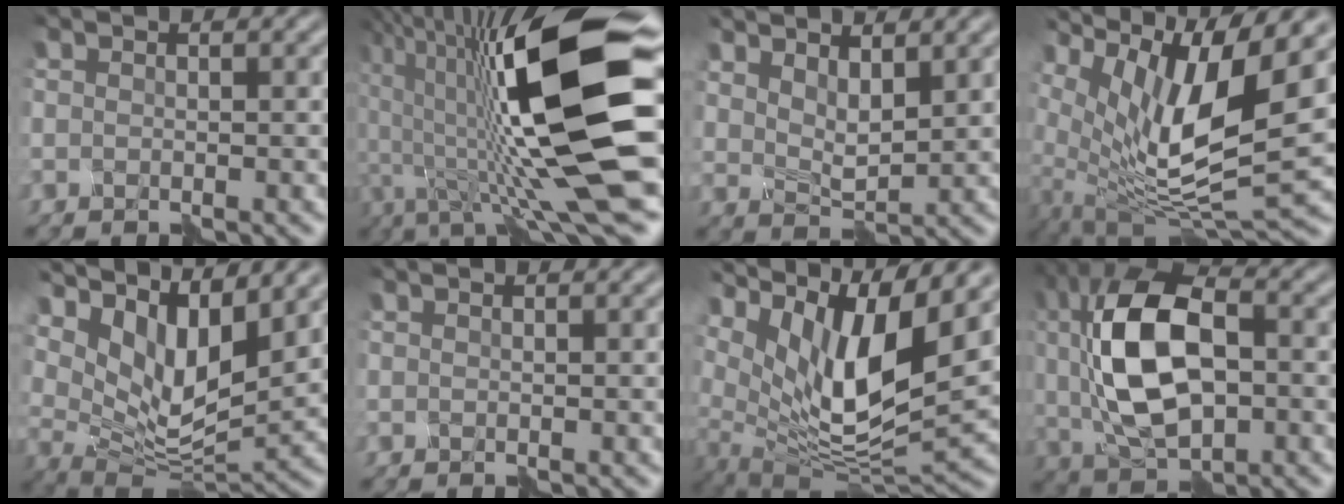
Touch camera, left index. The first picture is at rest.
{"total": 15.0, "force": [0.2, 3.2, 14.7], "torque": [-0.250, 0.020, 0.007]}
{"total": 2.4, "force": [1.9, 0.9, 1.1], "torque": [-0.023, -0.003, 0.047]}
{"total": 11.7, "force": [4.4, 3.2, 10.3], "torque": [-0.199, 0.005, 0.097]}
{"total": 6.8, "force": [4.0, 3.1, 4.5], "torque": [-0.089, -0.015, 0.080]}
{"total": 0.0}
{"total": 9.9, "force": [4.5, 3.4, 8.1], "torque": [-0.152, -0.006, 0.101]}
{"total": 10.7, "force": [0.8, 5.9, 9.0], "torque": [-0.181, 0.013, 0.021]}